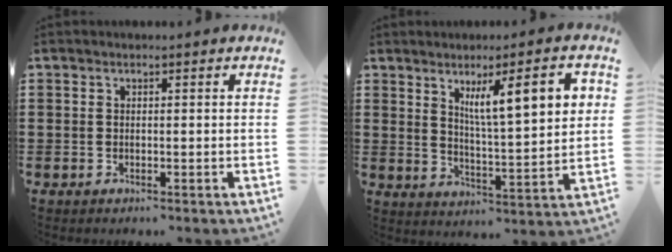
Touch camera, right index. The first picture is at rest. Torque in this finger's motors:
{"motor_torque": [0.55, 0.11, 0.41, 0.21]}